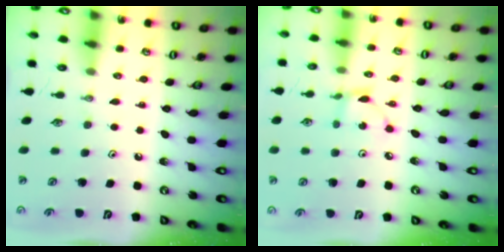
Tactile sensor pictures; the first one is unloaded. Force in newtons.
{"total": 2.8, "press": 2.8, "slide": 0.1}